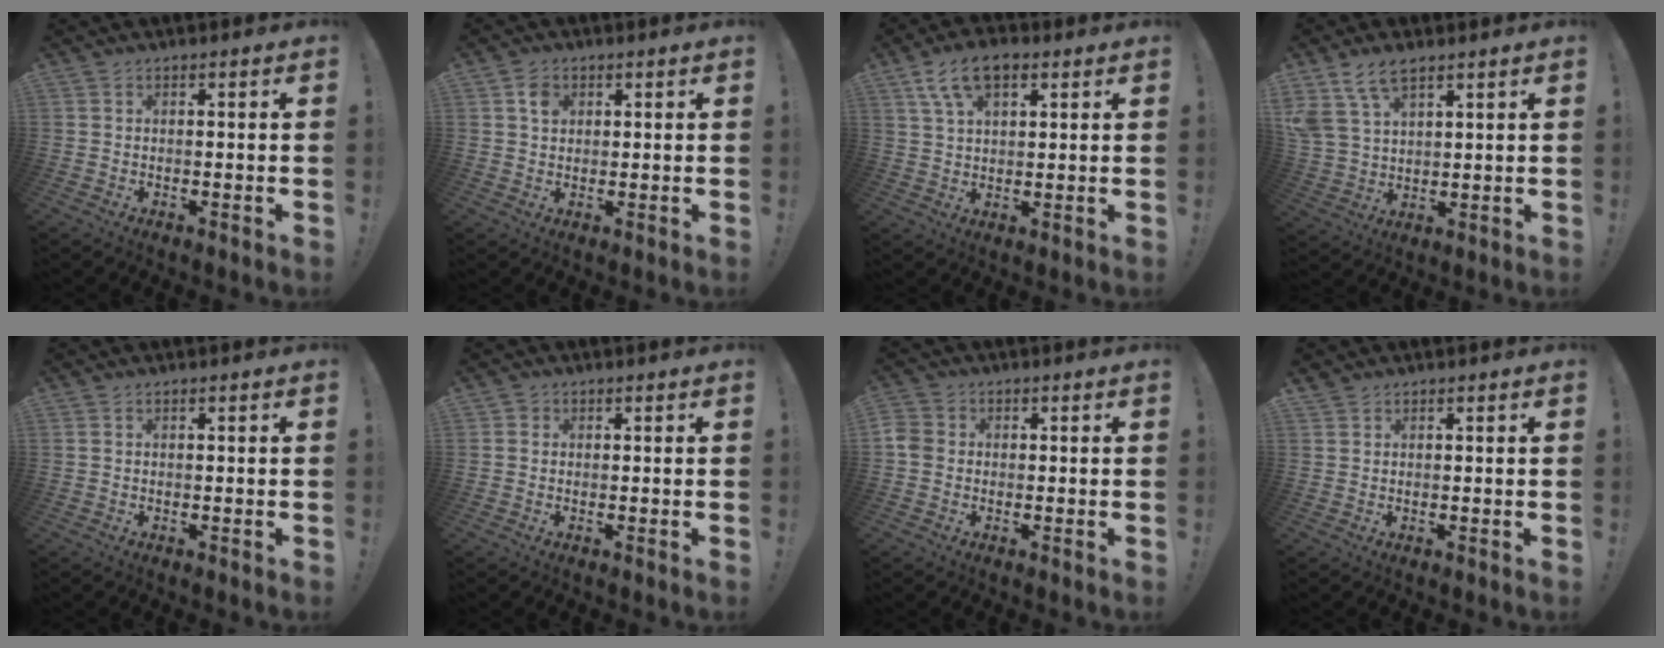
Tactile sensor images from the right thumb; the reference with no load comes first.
{"total": 4.0, "force": [1.5, 3.2, 1.8], "torque": [-0.019, -0.001, 0.024]}
{"total": 9.7, "force": [4.8, 5.0, 6.7], "torque": [-0.125, -0.002, 0.095]}
{"total": 10.2, "force": [6.6, 5.5, 5.4], "torque": [-0.111, -0.025, 0.132]}
{"total": 0.0}
{"total": 1.2, "force": [0.4, 1.1, 0.2], "torque": [-0.003, 0.002, 0.006]}
{"total": 3.6, "force": [-0.6, 3.1, 1.7], "torque": [-0.037, 0.010, -0.011]}
{"total": 1.4, "force": [1.2, 0.8, 0.0], "torque": [0.003, -0.003, 0.022]}